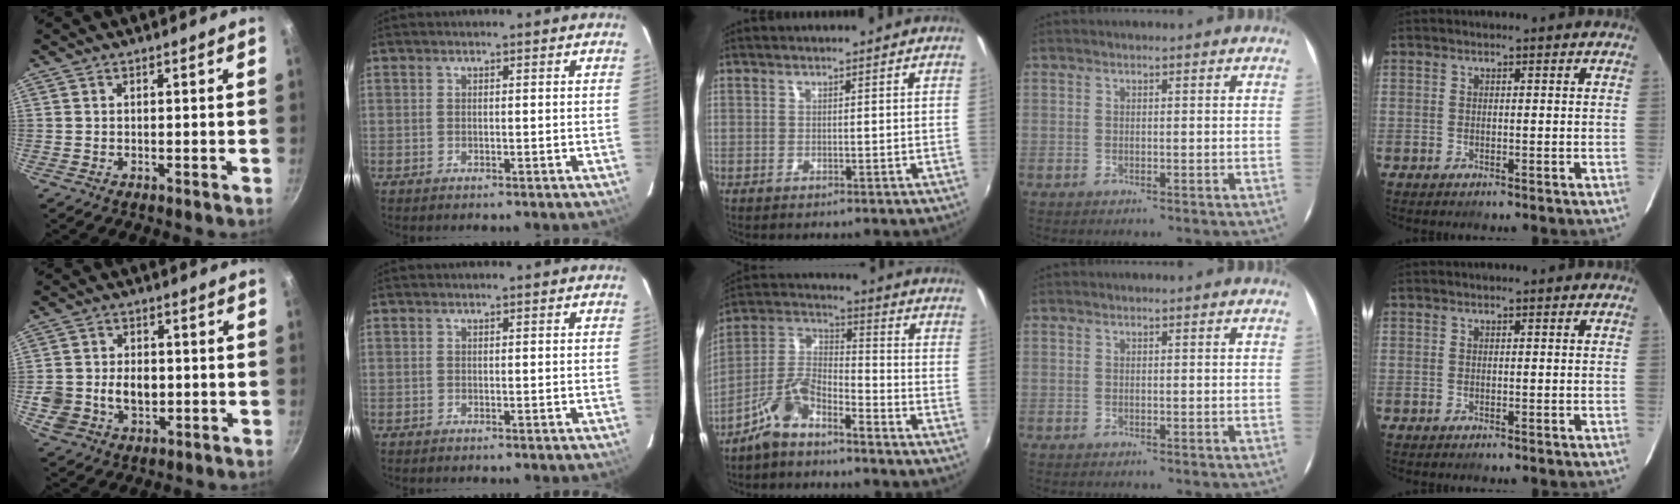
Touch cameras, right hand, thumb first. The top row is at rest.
{"thumb": {"total": 10.1, "force": [-1.0, 7.6, 6.5], "torque": [-0.108, 0.002, -0.015]}, "middle": {"total": 8.3, "force": [-5.9, 2.8, 5.2], "torque": [-0.123, 0.022, -0.118]}}